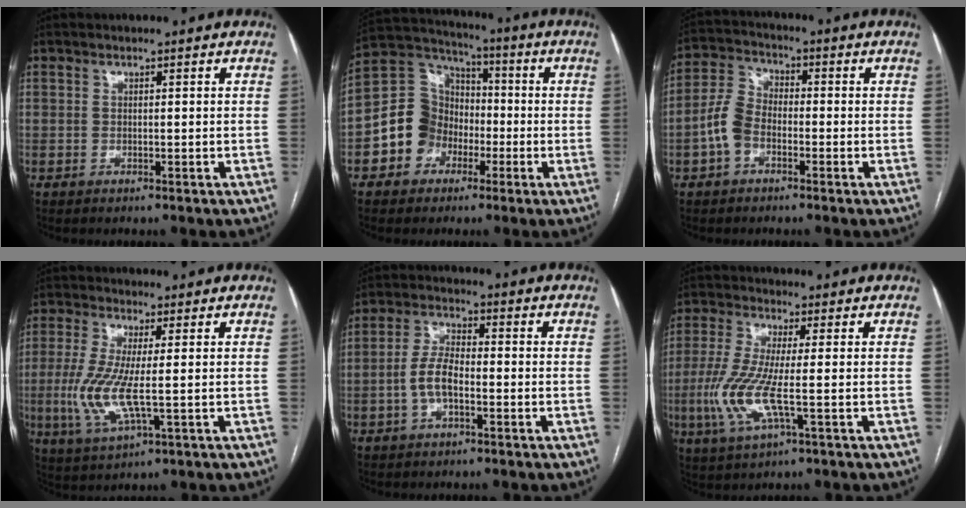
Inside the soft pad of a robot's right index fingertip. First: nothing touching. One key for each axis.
{"total": 10.5, "fx": -3.3, "fy": 9.2, "fz": 3.8, "tx": -0.090, "ty": 0.045, "tz": -0.054}
{"total": 6.1, "fx": -2.3, "fy": 4.0, "fz": 3.9, "tx": -0.100, "ty": 0.020, "tz": -0.052}
{"total": 8.7, "fx": -0.9, "fy": 1.6, "fz": 8.5, "tx": -0.197, "ty": -0.015, "tz": -0.018}
{"total": 5.7, "fx": -1.7, "fy": 2.3, "fz": 4.9, "tx": -0.108, "ty": 0.012, "tz": -0.034}
{"total": 9.1, "fx": -1.9, "fy": 1.4, "fz": 8.8, "tx": -0.201, "ty": -0.013, "tz": -0.042}